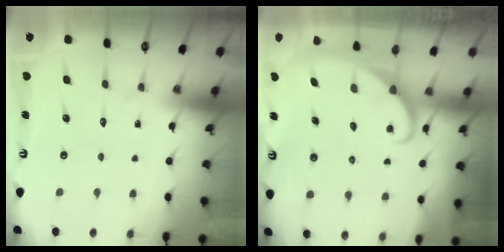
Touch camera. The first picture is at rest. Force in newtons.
{"total": 2.5, "press": 2.5, "slide": 0.3}